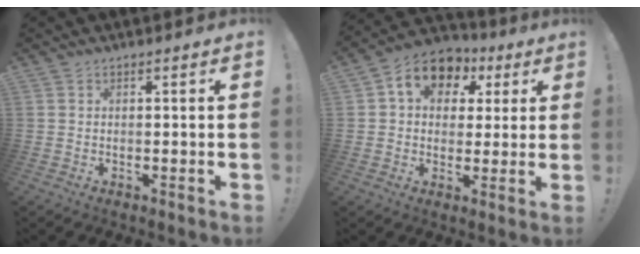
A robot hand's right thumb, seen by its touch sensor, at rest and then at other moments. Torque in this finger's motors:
{"motor_torque": [1.03, 2.34, 0.57, -0.42, 0.01]}